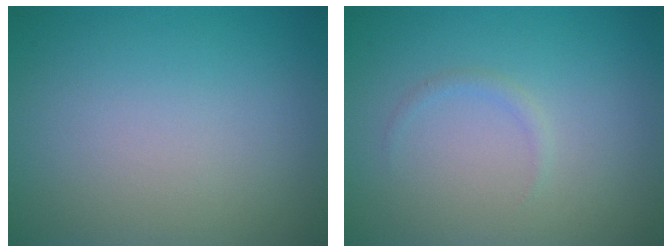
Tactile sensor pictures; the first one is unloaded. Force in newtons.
{"total": 0.7, "press": 0.7, "slide": 0.1}